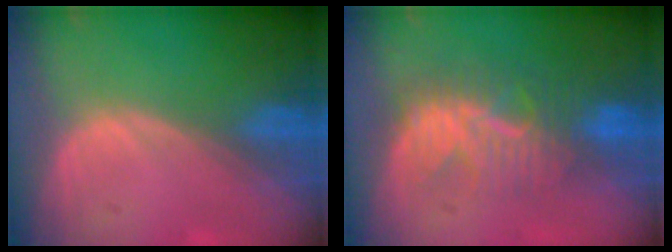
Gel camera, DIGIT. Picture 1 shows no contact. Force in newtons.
{"total": 8.3, "press": 7.9, "slide": 2.3}